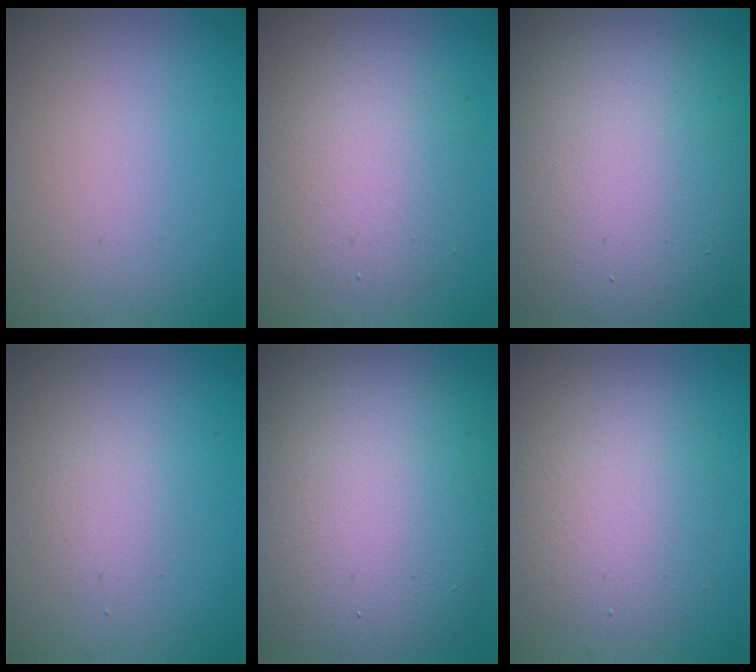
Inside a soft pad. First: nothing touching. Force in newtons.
{"total": 5.6, "press": 5.6, "slide": 0.5}
{"total": 17.6, "press": 17.6, "slide": 0.7}
{"total": 1.5, "press": 1.5, "slide": 0.1}
{"total": 13.5, "press": 13.5, "slide": 0.3}
{"total": 4.7, "press": 4.7, "slide": 0.4}